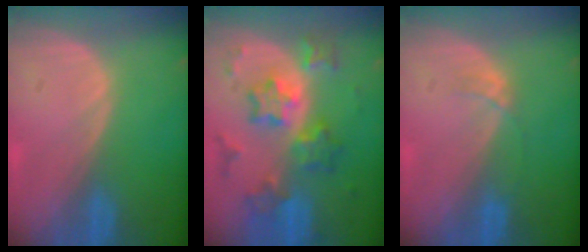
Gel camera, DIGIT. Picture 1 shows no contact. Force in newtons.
{"total": 9.0, "press": 9.0, "slide": 0.6}
{"total": 1.3, "press": 1.3, "slide": 0.1}